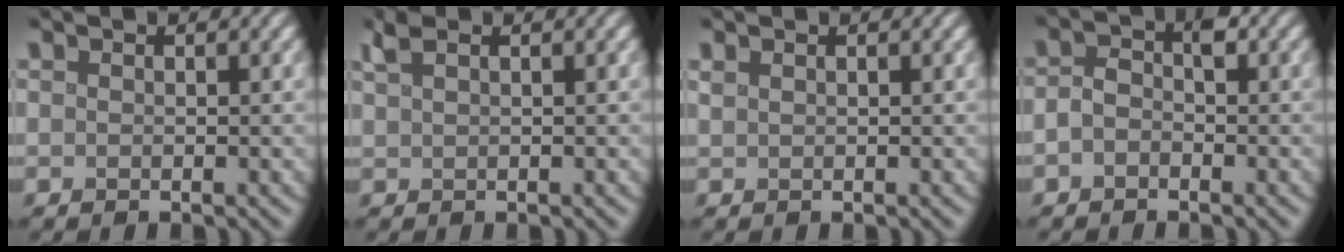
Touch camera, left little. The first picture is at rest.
{"total": 2.1, "force": [1.4, 0.6, 1.4], "torque": [-0.024, 0.011, 0.029]}
{"total": 0.7, "force": [0.5, 0.2, 0.3], "torque": [-0.009, 0.004, 0.012]}
{"total": 2.4, "force": [-0.7, 1.5, 1.6], "torque": [-0.031, 0.008, -0.021]}